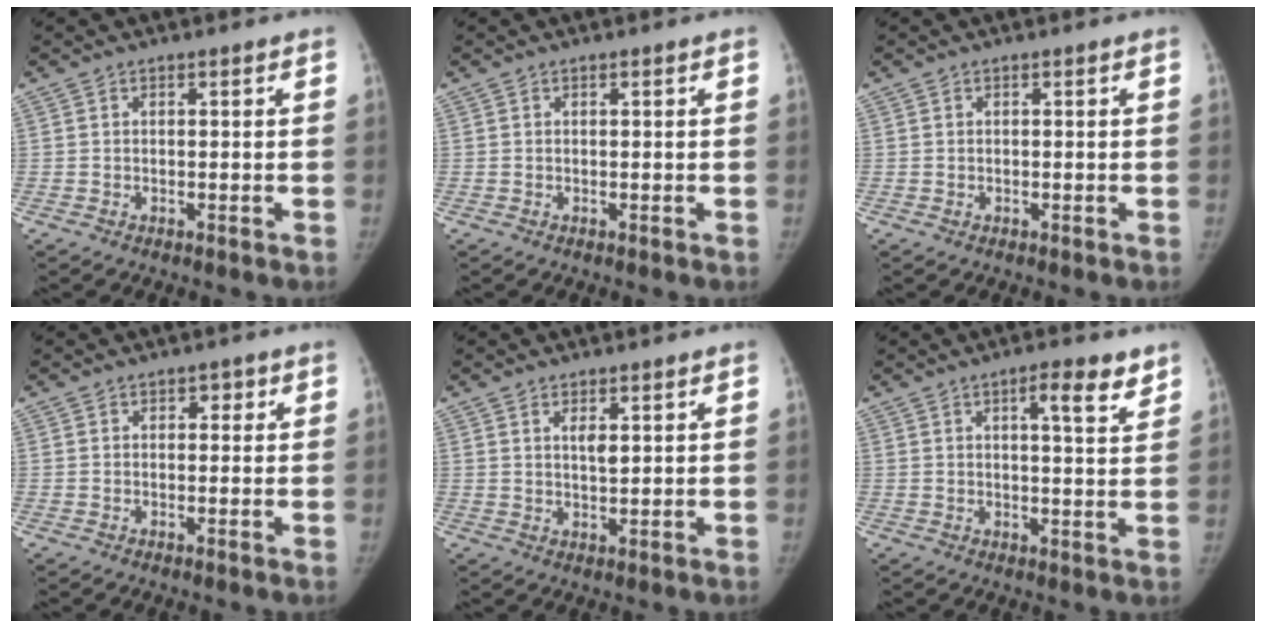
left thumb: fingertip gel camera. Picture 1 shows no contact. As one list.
[{"total": 0.0}, {"total": 0.0}, {"total": 1.5, "force": [0.5, 1.2, 0.7], "torque": [0.009, 0.003, 0.001]}, {"total": 2.6, "force": [1.2, 0.9, 2.1], "torque": [-0.031, -0.010, 0.024]}, {"total": 6.3, "force": [3.7, 1.5, 4.9], "torque": [-0.059, -0.019, 0.050]}]